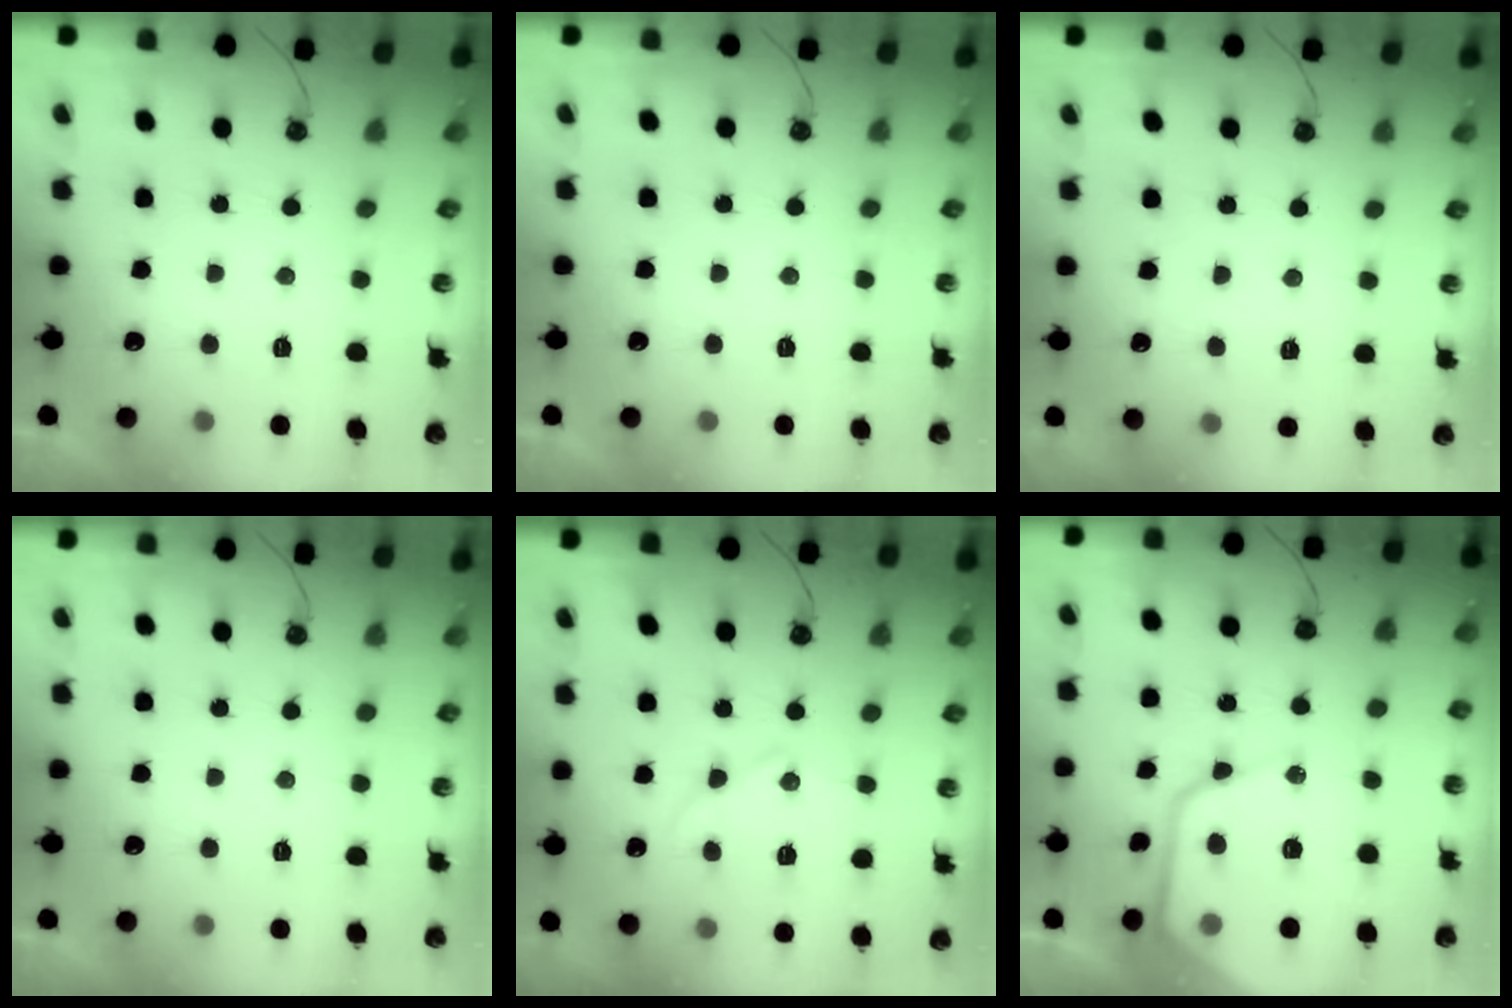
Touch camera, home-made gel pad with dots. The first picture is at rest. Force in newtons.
{"total": 0.0}
{"total": 4.8, "press": 4.8, "slide": 0.7}
{"total": 0.0}
{"total": 13.1, "press": 13.1, "slide": 1.1}
{"total": 19.1, "press": 19.0, "slide": 1.7}